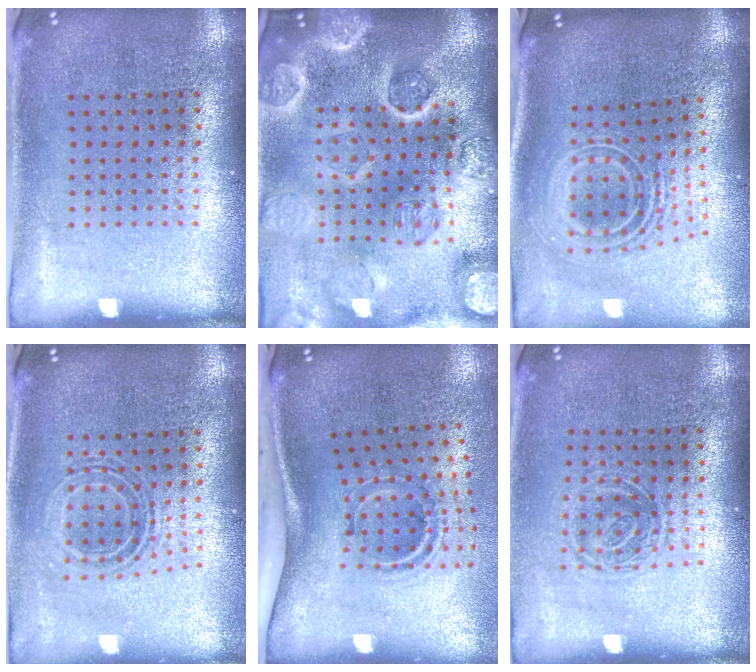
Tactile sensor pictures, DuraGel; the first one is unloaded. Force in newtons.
{"total": 5.1, "press": 4.4, "slide": 2.6}
{"total": 2.7, "press": 1.8, "slide": 1.9}
{"total": 0.8, "press": 0.7, "slide": 0.3}
{"total": 2.2, "press": 1.2, "slide": 1.8}
{"total": 1.3, "press": 1.1, "slide": 0.7}